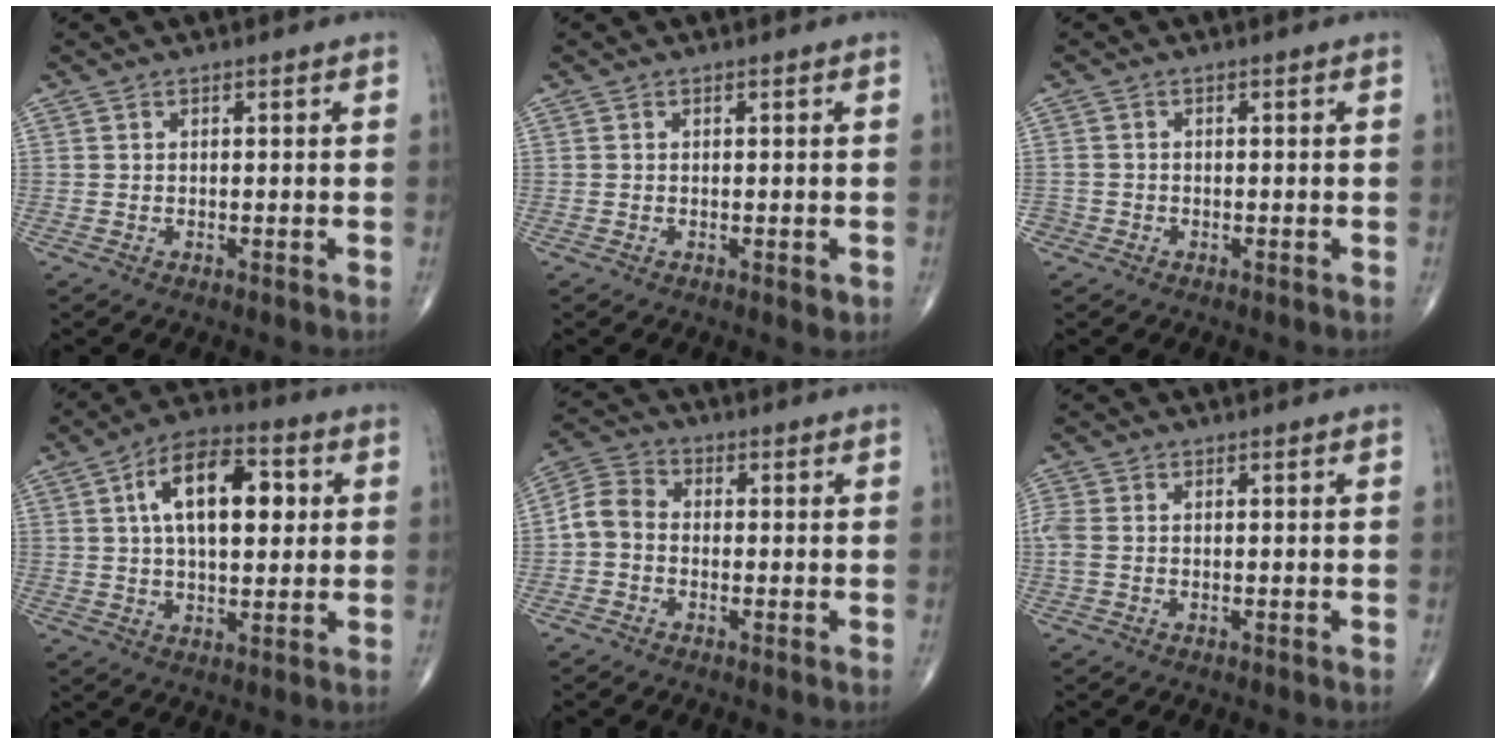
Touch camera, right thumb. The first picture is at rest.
{"total": 1.1, "force": [-0.3, 0.6, 0.9], "torque": [-0.004, -0.001, -0.005]}
{"total": 1.4, "force": [-0.8, 1.2, 0.0], "torque": [0.004, 0.005, -0.020]}
{"total": 14.9, "force": [3.6, 7.6, 12.3], "torque": [-0.182, 0.010, 0.054]}
{"total": 5.7, "force": [-1.0, 4.5, 3.4], "torque": [-0.054, 0.019, -0.037]}
{"total": 2.8, "force": [0.0, 1.9, 2.0], "torque": [-0.073, 0.006, -0.001]}